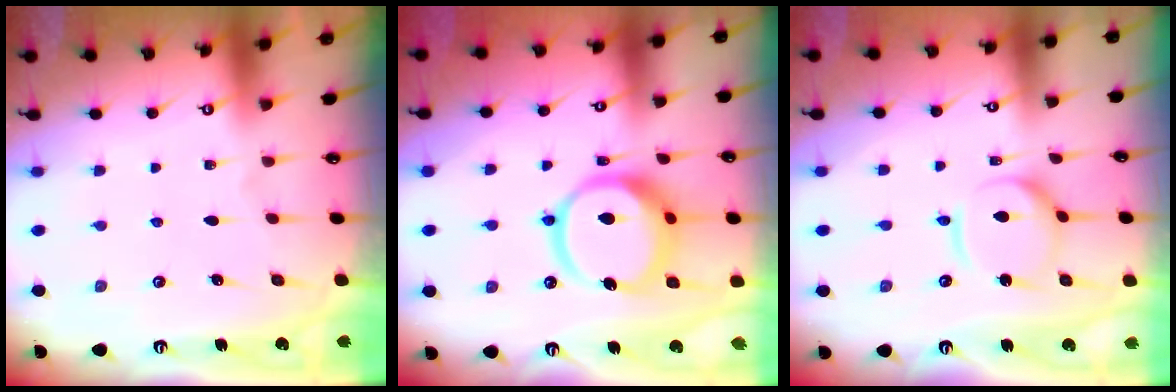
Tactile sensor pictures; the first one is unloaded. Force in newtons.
{"total": 14.5, "press": 14.3, "slide": 1.9}
{"total": 9.2, "press": 9.2, "slide": 0.9}